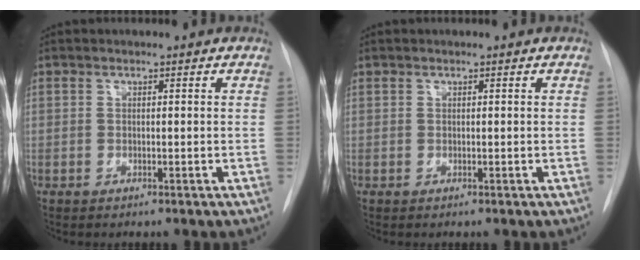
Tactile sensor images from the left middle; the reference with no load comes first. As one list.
[{"total": 0.0}]